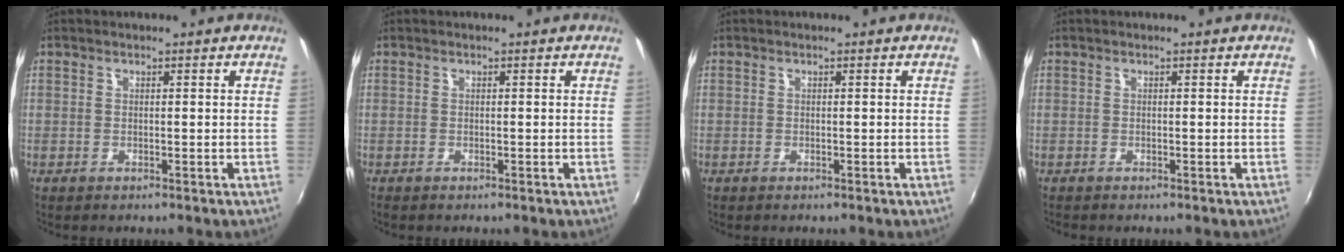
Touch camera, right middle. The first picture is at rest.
{"total": 0.0}
{"total": 0.0}
{"total": 0.0}